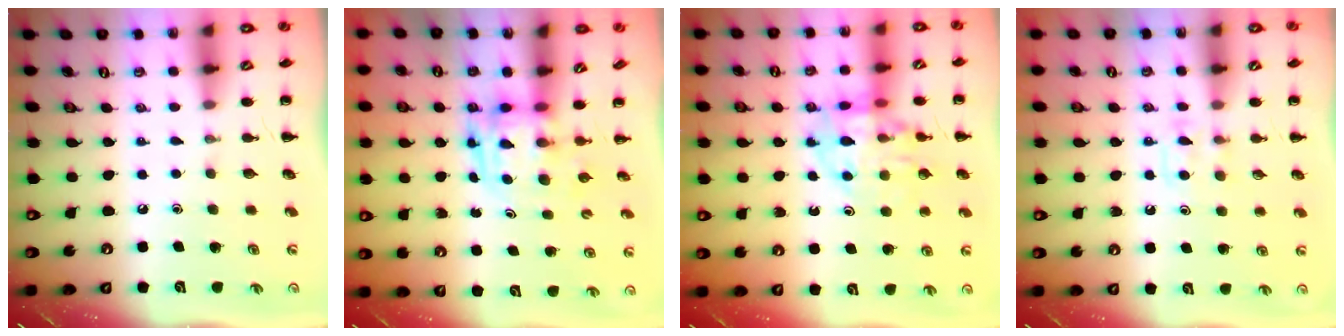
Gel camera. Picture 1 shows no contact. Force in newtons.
{"total": 3.8, "press": 3.8, "slide": 0.7}
{"total": 12.6, "press": 12.5, "slide": 2.2}
{"total": 5.3, "press": 5.0, "slide": 1.8}